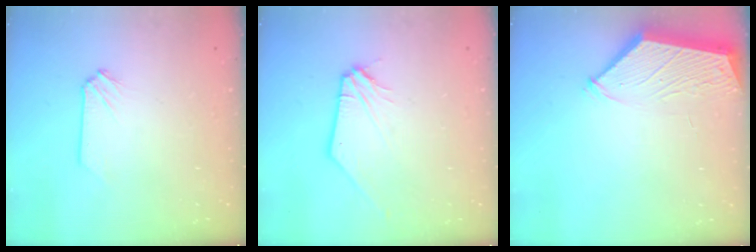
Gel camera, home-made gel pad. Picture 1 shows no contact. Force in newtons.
{"total": 1.9, "press": 1.9, "slide": 0.4}
{"total": 3.3, "press": 3.3, "slide": 0.5}